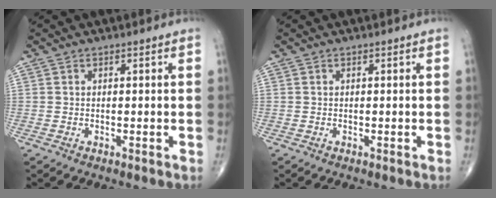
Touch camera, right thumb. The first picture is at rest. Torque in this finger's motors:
{"motor_torque": [0.00, 0.00, 0.00, 0.00, 0.01]}